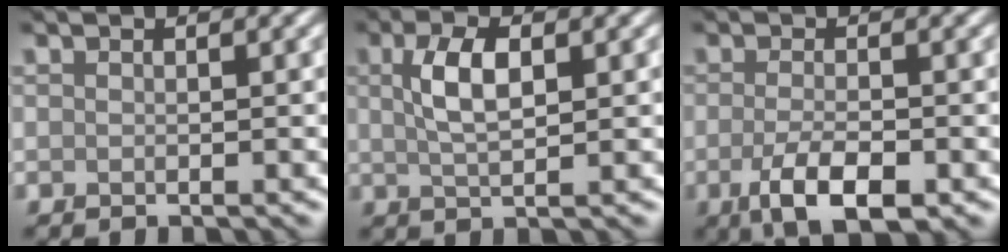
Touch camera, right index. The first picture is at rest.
{"total": 3.8, "force": [1.1, 1.4, 3.3], "torque": [-0.071, 0.006, 0.021]}
{"total": 4.6, "force": [-1.9, 1.6, 3.9], "torque": [-0.077, -0.007, -0.034]}